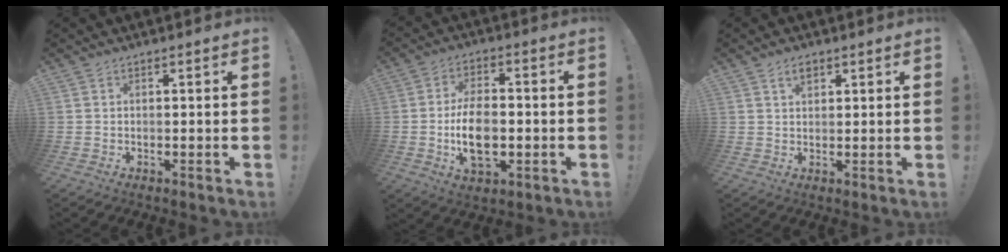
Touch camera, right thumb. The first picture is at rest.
{"total": 12.1, "force": [-1.7, 7.4, 9.4], "torque": [-0.155, 0.001, -0.030]}
{"total": 2.7, "force": [1.7, 1.5, 1.5], "torque": [-0.022, -0.002, 0.028]}